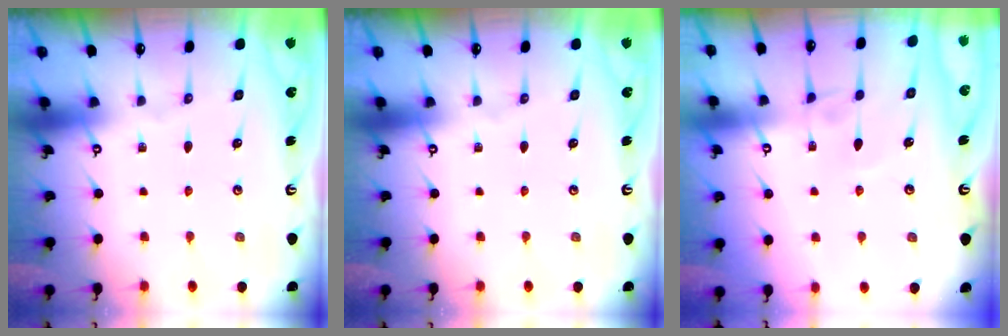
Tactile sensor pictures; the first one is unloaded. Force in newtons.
{"total": 0.0}
{"total": 2.7, "press": 2.7, "slide": 0.4}